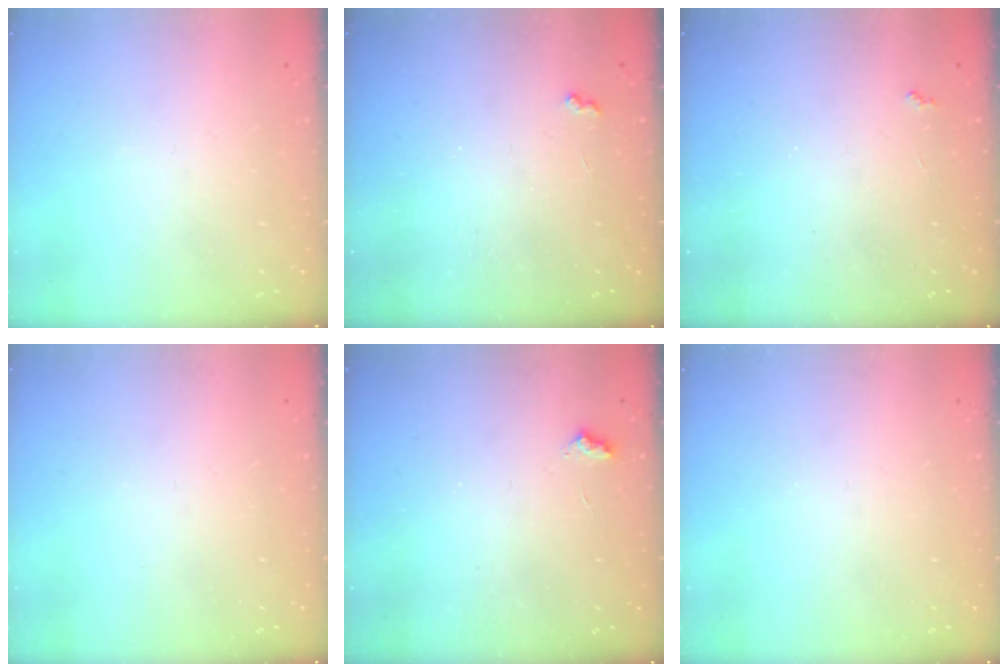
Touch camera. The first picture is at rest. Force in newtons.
{"total": 3.5, "press": 3.4, "slide": 0.6}
{"total": 2.7, "press": 2.6, "slide": 0.4}
{"total": 0.0}
{"total": 2.7, "press": 2.7, "slide": 0.4}
{"total": 0.0}